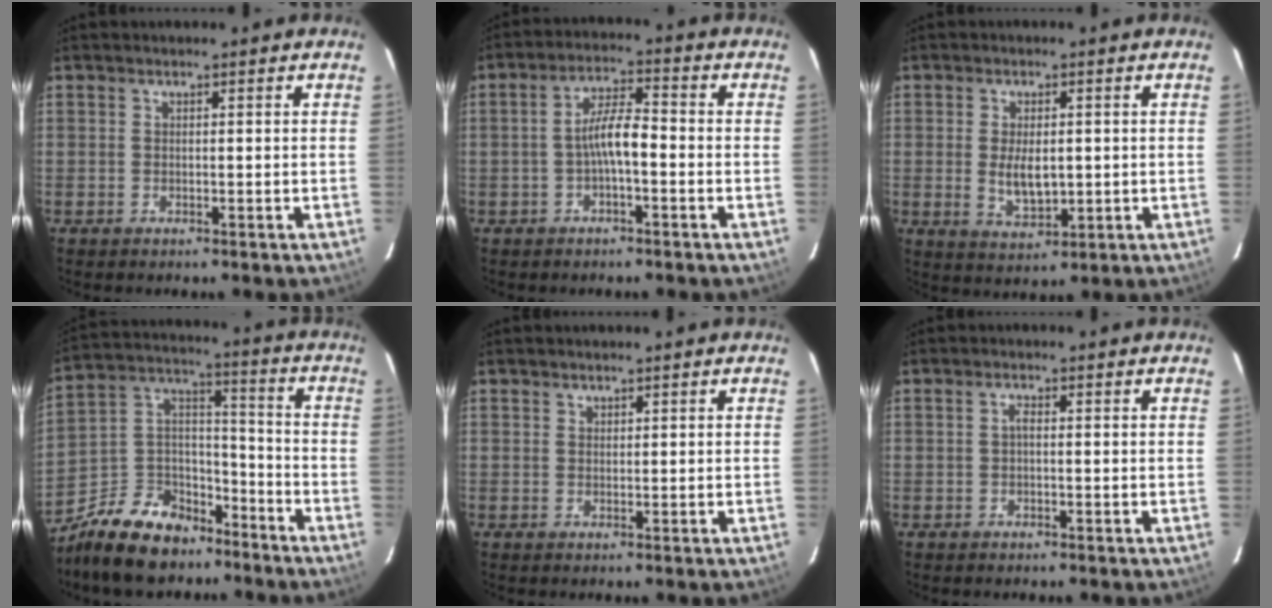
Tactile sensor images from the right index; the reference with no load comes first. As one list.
[{"total": 5.4, "force": [-1.6, 1.3, 5.0], "torque": [-0.098, 0.013, -0.028]}, {"total": 6.3, "force": [-0.2, 3.3, 5.4], "torque": [-0.099, -0.010, 0.004]}, {"total": 16.3, "force": [-11.7, 9.4, 6.5], "torque": [-0.155, 0.052, -0.186]}, {"total": 0.6, "force": [0.5, 0.3, -0.1], "torque": [0.003, 0.001, 0.010]}, {"total": 0.8, "force": [-0.2, 0.2, 0.7], "torque": [-0.015, 0.005, -0.005]}]